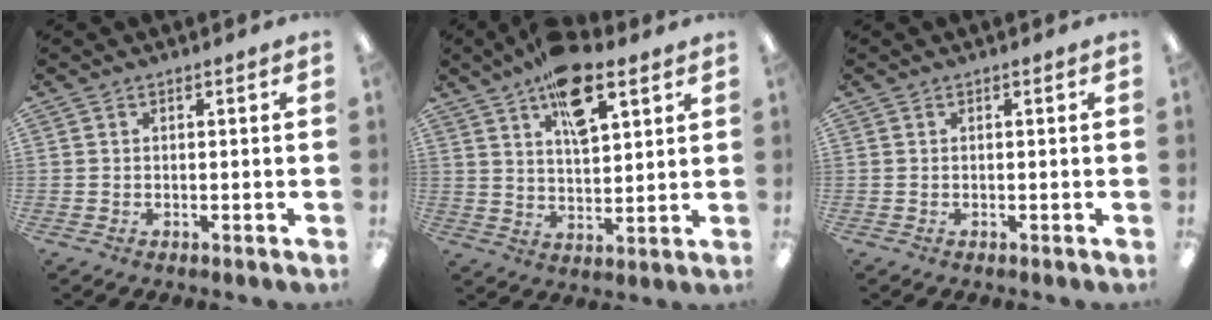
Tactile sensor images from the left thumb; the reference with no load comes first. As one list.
[{"total": 13.4, "force": [8.3, 6.0, 8.6], "torque": [-0.136, -0.028, 0.145]}, {"total": 0.0}]